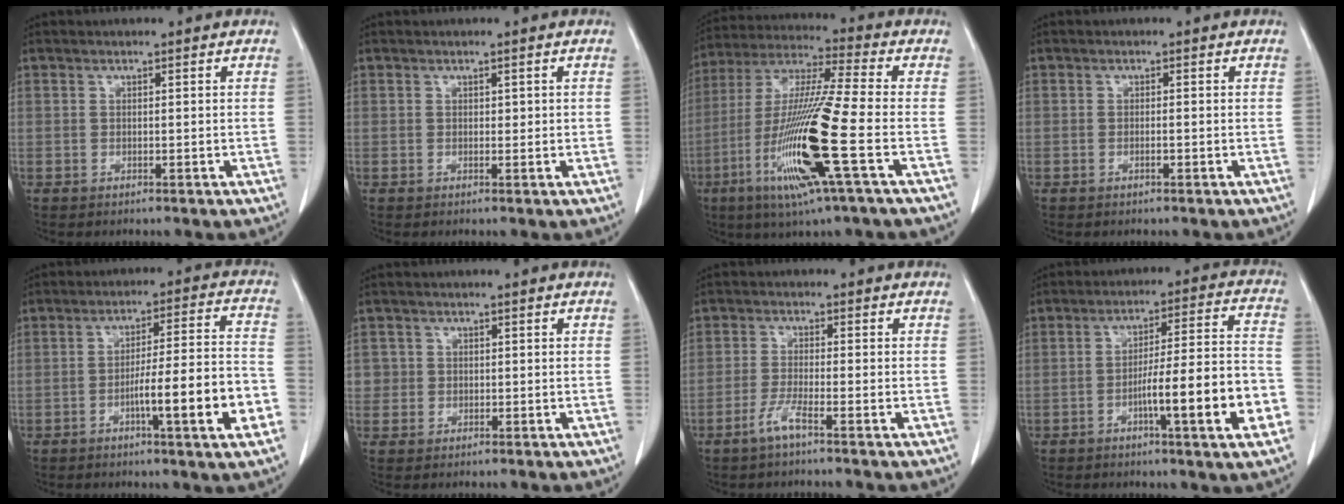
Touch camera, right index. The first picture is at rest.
{"total": 0.9, "force": [0.2, 0.6, 0.6], "torque": [-0.003, 0.001, 0.003]}
{"total": 18.0, "force": [-5.9, -0.4, 17.0], "torque": [-0.358, -0.025, -0.118]}
{"total": 0.7, "force": [-0.4, 0.0, 0.5], "torque": [-0.012, 0.001, -0.003]}
{"total": 13.0, "force": [-4.7, 0.0, 12.2], "torque": [-0.188, 0.004, -0.069]}
{"total": 2.0, "force": [0.0, 2.0, 0.0], "torque": [0.013, 0.007, -0.001]}
{"total": 3.3, "force": [-2.3, -0.3, 2.4], "torque": [-0.052, -0.004, -0.051]}
{"total": 14.0, "force": [-5.0, 0.3, 13.1], "torque": [-0.199, 0.006, -0.073]}